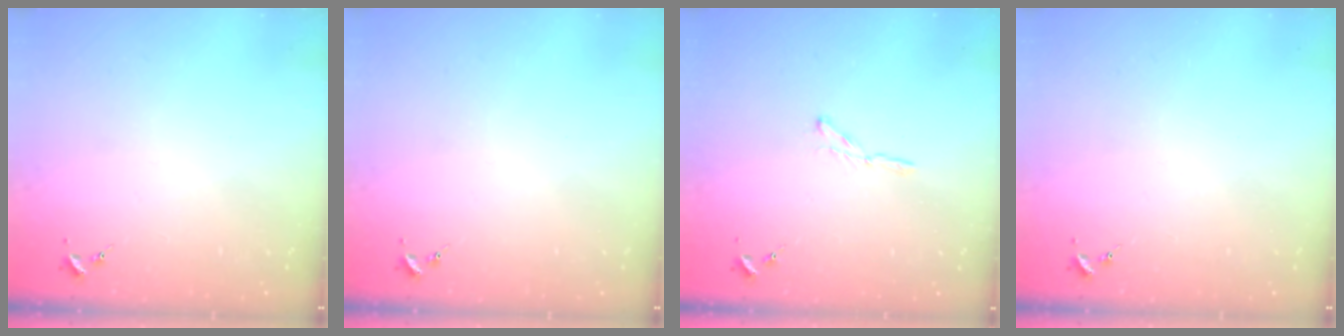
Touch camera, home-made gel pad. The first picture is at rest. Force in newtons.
{"total": 0.0}
{"total": 2.4, "press": 2.4, "slide": 0.2}
{"total": 0.0}